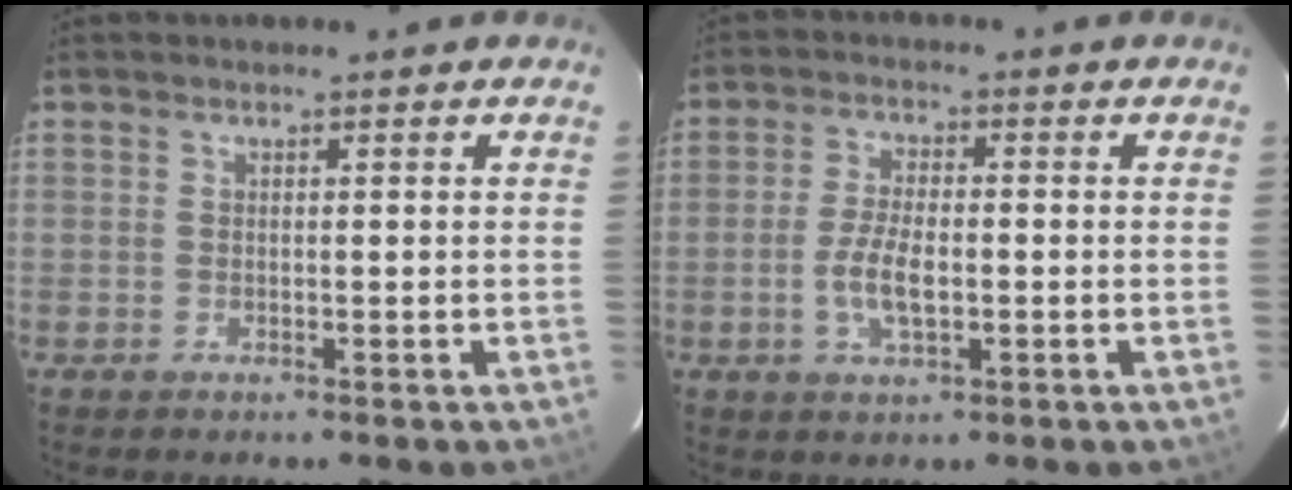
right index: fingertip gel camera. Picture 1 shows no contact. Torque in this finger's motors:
{"motor_torque": [0.23, -0.13, 0.33, 0.10]}